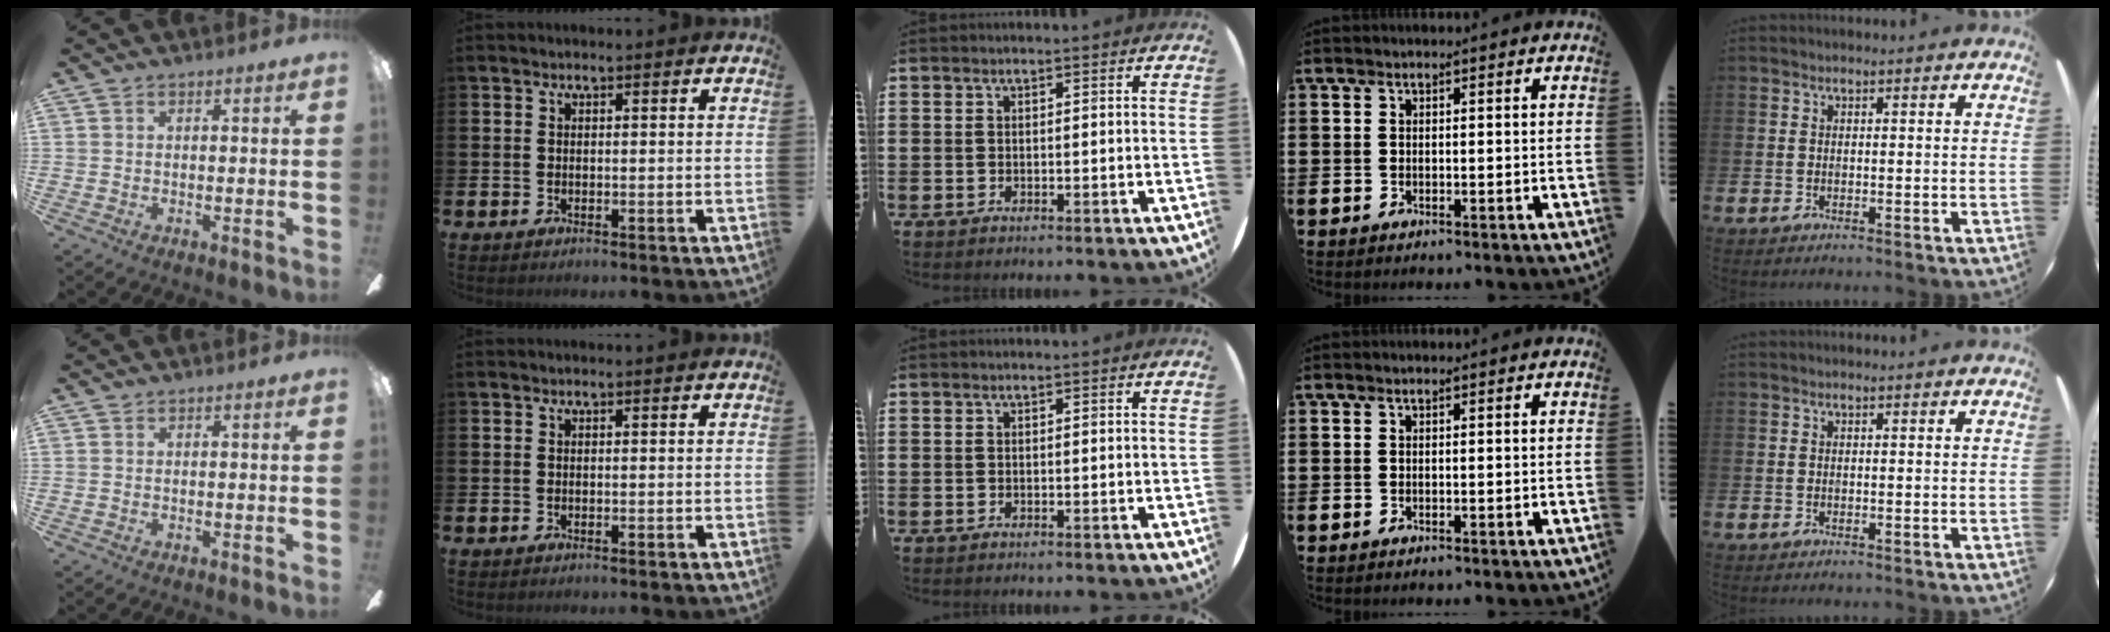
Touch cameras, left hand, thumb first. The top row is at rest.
{}